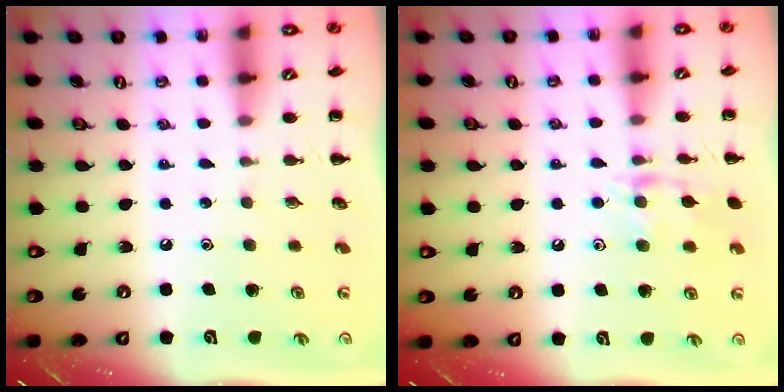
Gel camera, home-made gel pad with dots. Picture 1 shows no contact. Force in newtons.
{"total": 10.3, "press": 10.2, "slide": 0.7}